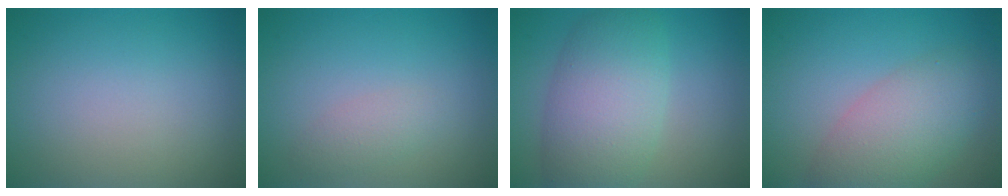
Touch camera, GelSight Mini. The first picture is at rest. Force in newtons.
{"total": 1.5, "press": 1.5, "slide": 0.1}
{"total": 7.4, "press": 7.4, "slide": 0.2}
{"total": 5.7, "press": 5.7, "slide": 0.3}